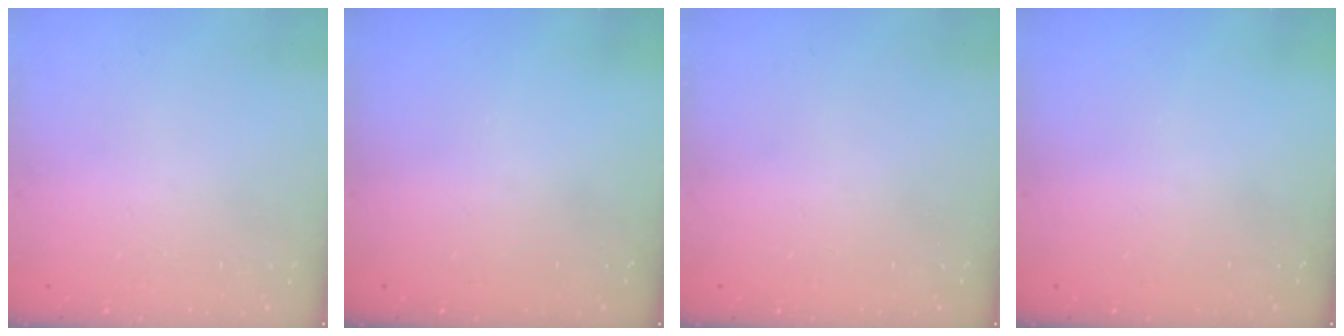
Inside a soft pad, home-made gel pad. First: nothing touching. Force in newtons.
{"total": 0.0}
{"total": 0.0}
{"total": 0.0}